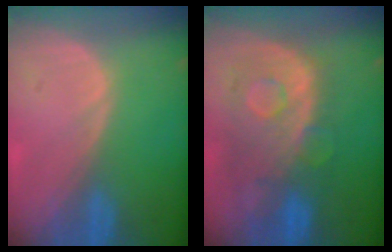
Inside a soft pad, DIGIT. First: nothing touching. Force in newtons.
{"total": 10.7, "press": 9.5, "slide": 4.8}